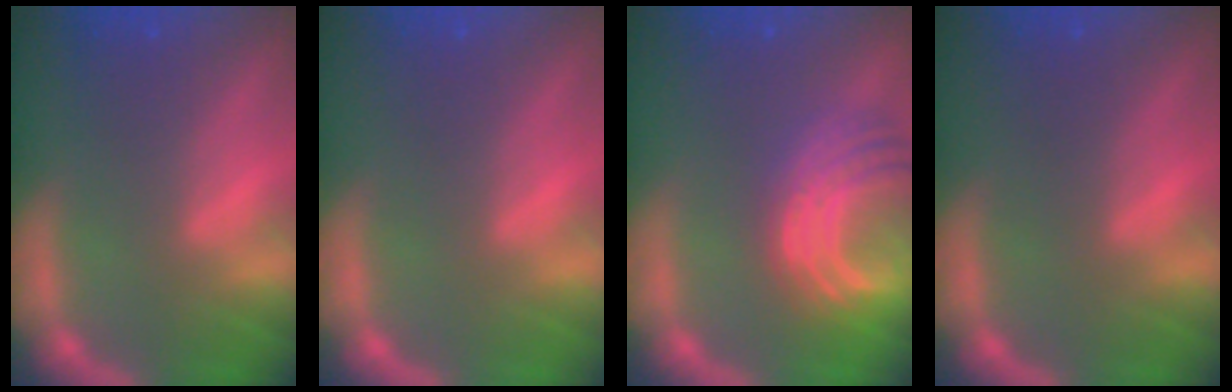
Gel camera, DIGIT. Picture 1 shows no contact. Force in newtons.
{"total": 0.0}
{"total": 9.0}
{"total": 0.0}